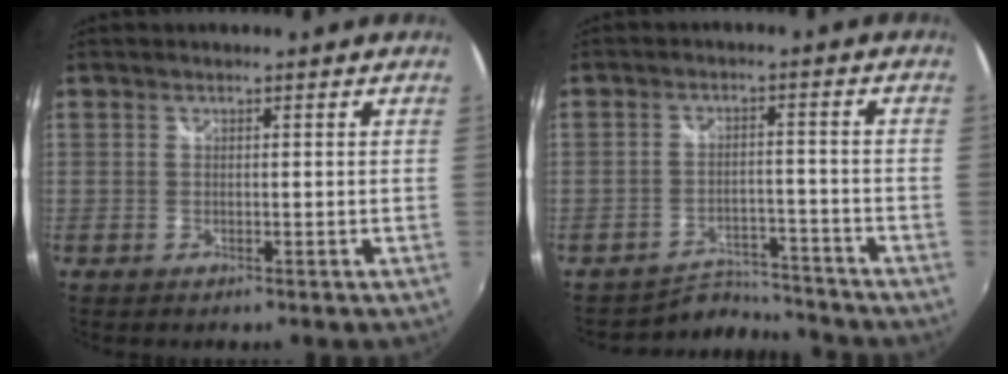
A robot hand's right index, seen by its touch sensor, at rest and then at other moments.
{"total": 7.0, "force": [-6.8, 1.1, -1.0], "torque": [-0.004, 0.016, -0.110]}